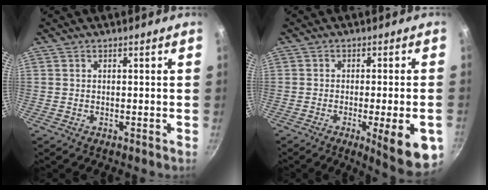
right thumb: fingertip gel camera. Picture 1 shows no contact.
{"total": 12.0, "force": [-4.0, 2.5, 11.1], "torque": [-0.129, 0.004, -0.049]}